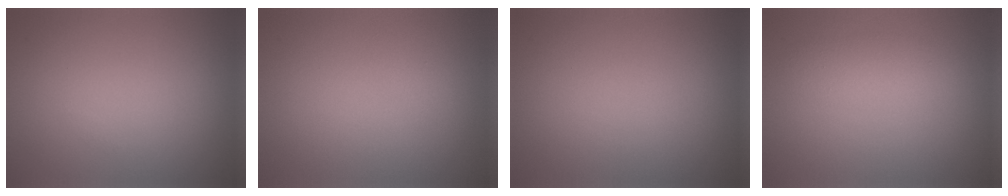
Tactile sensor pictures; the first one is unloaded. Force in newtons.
{"total": 0.5, "press": 0.5, "slide": 0.0}
{"total": 0.0}
{"total": 2.4, "press": 2.4, "slide": 0.0}